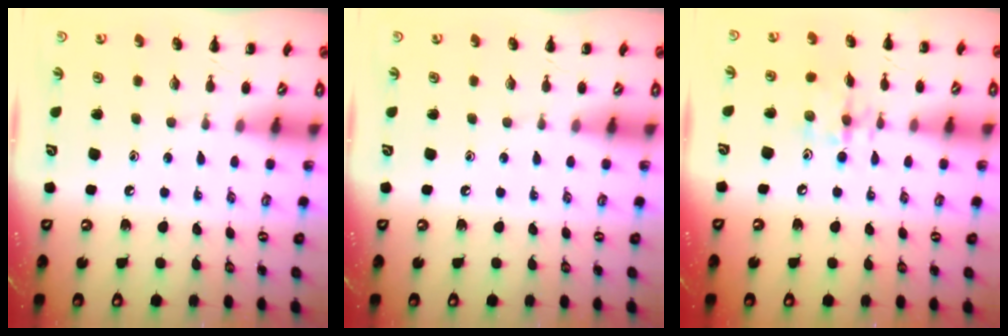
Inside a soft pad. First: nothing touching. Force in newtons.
{"total": 0.0}
{"total": 7.6, "press": 7.5, "slide": 0.6}